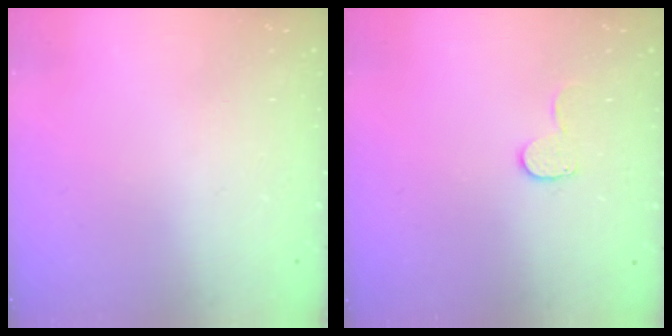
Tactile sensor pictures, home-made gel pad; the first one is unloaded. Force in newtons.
{"total": 7.1, "press": 7.1, "slide": 0.4}